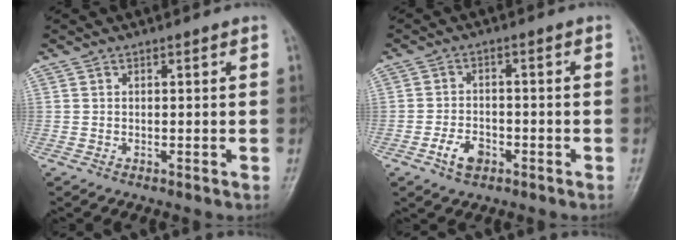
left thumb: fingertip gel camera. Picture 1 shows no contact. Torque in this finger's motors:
{"motor_torque": [-0.09, 1.19, 0.32, 0.12, 0.01]}